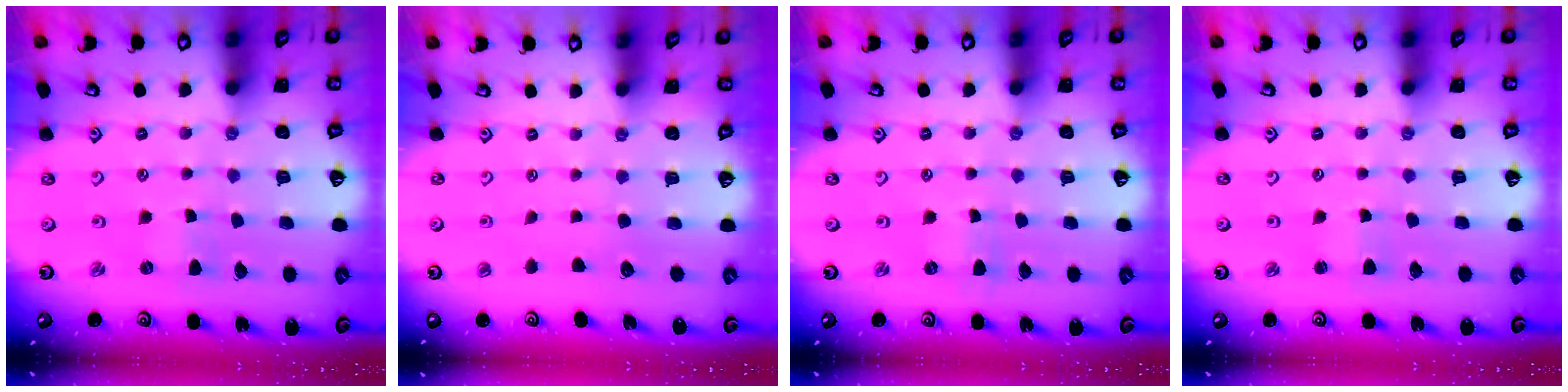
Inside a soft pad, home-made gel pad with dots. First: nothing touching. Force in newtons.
{"total": 0.0}
{"total": 0.0}
{"total": 2.5, "press": 2.4, "slide": 0.4}